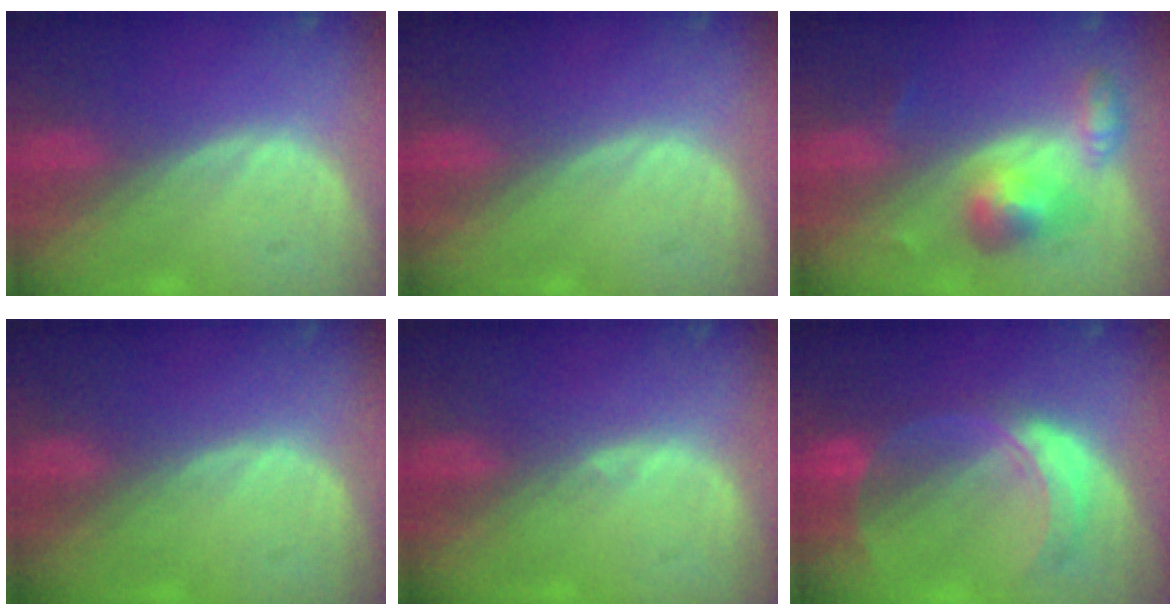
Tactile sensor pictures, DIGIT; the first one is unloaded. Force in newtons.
{"total": 0.0}
{"total": 5.6, "press": 5.3, "slide": 1.6}
{"total": 0.0}
{"total": 0.6, "press": 0.5, "slide": 0.3}
{"total": 7.6, "press": 6.6, "slide": 3.8}